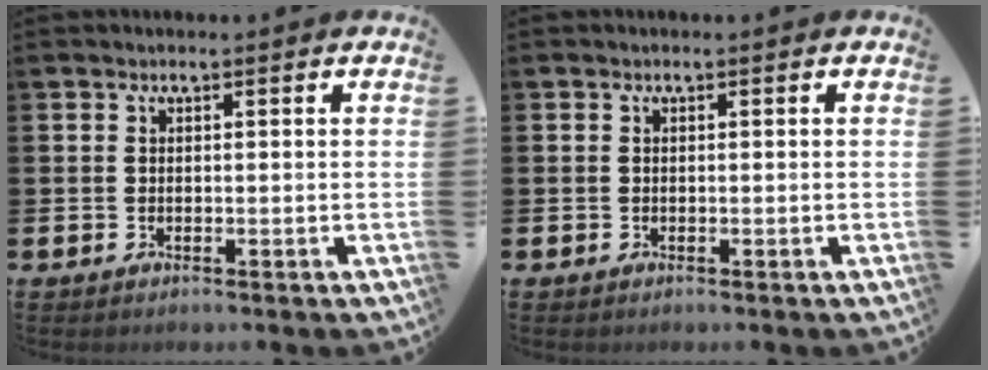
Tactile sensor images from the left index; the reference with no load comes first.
{"total": 0.0}